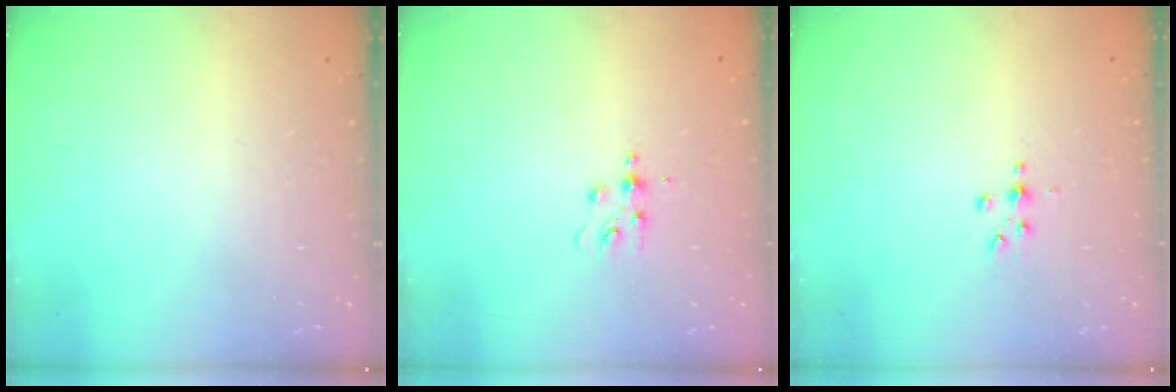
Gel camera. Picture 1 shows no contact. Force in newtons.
{"total": 4.8, "press": 4.8, "slide": 0.6}
{"total": 2.5, "press": 2.4, "slide": 0.3}